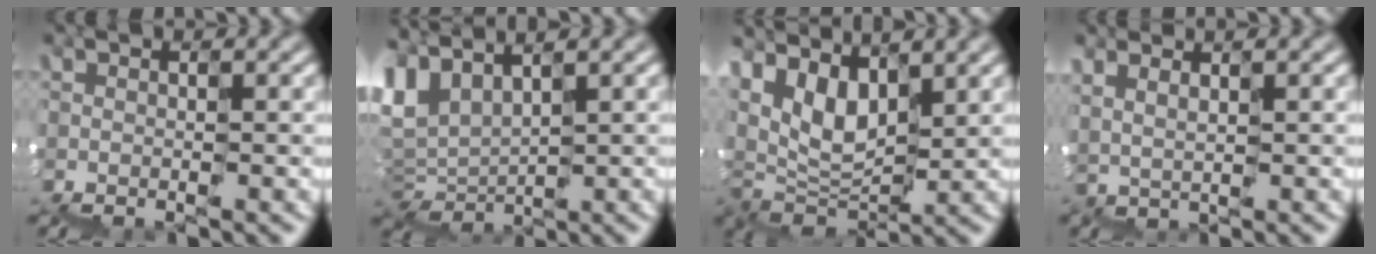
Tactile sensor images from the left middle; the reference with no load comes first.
{"total": 3.0, "force": [2.5, 1.7, 0.2], "torque": [-0.030, 0.016, 0.048]}
{"total": 3.5, "force": [2.9, 1.7, 1.0], "torque": [-0.027, 0.008, 0.053]}
{"total": 2.0, "force": [1.5, -0.7, -1.1], "torque": [0.022, 0.011, 0.032]}